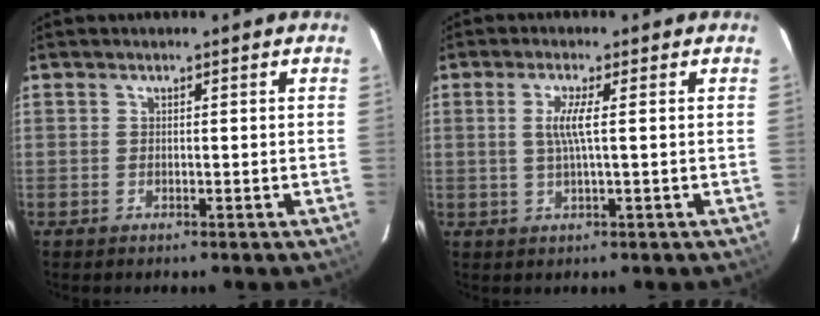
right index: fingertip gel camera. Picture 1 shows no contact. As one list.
[{"total": 3.7, "force": [0.4, -0.4, 3.7], "torque": [-0.075, -0.002, 0.009]}]